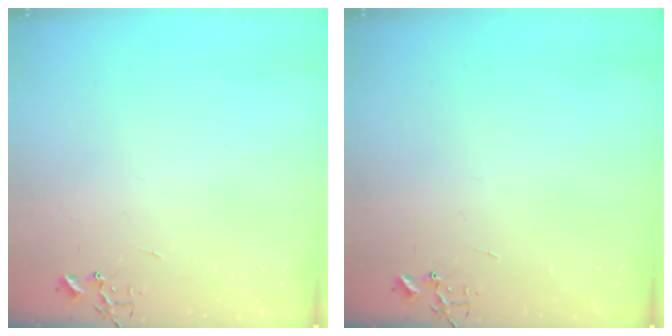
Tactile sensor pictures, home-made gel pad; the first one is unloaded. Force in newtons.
{"total": 0.0}